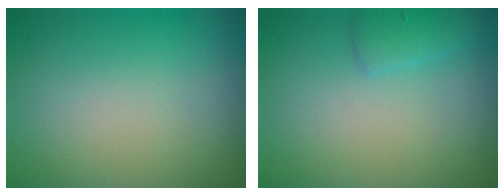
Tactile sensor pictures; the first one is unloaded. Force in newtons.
{"total": 1.4, "press": 1.4, "slide": 0.2}